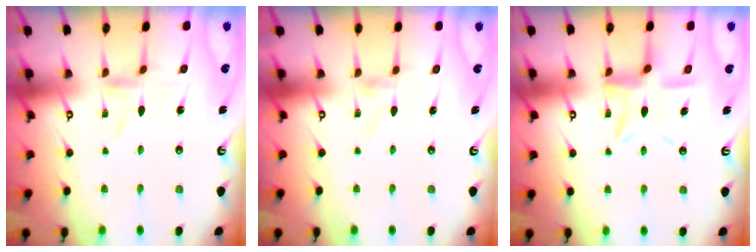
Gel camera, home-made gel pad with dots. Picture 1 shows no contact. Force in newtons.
{"total": 0.0}
{"total": 10.9, "press": 10.8, "slide": 1.1}